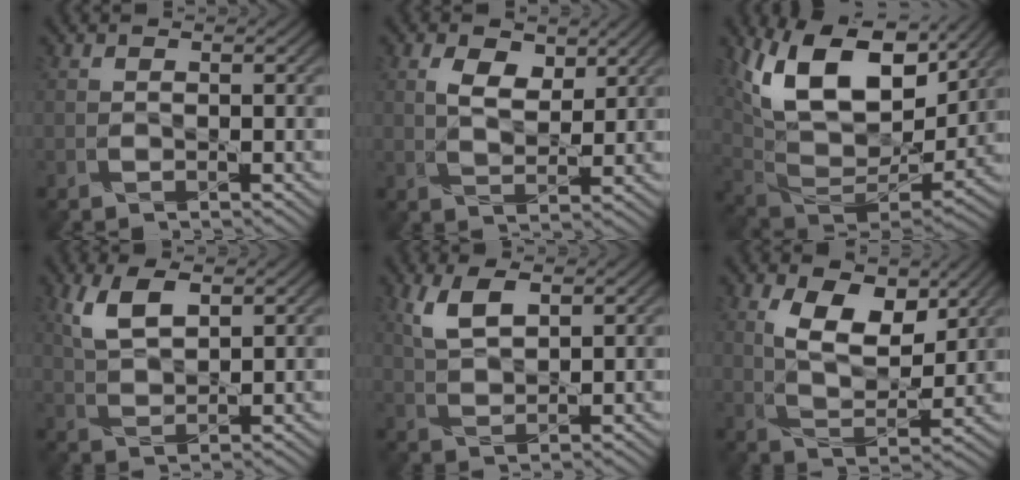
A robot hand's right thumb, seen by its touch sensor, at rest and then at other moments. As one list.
[{"total": 4.0, "force": [2.1, 2.1, 2.7], "torque": [-0.062, -0.001, 0.039]}, {"total": 17.2, "force": [8.4, 9.1, 11.9], "torque": [-0.238, 0.022, 0.143]}, {"total": 5.6, "force": [2.9, 2.3, 4.2], "torque": [-0.101, 0.004, 0.055]}, {"total": 5.1, "force": [2.7, 2.1, 3.8], "torque": [-0.093, 0.005, 0.053]}, {"total": 8.2, "force": [3.7, 4.2, 6.0], "torque": [-0.116, -0.004, 0.064]}]